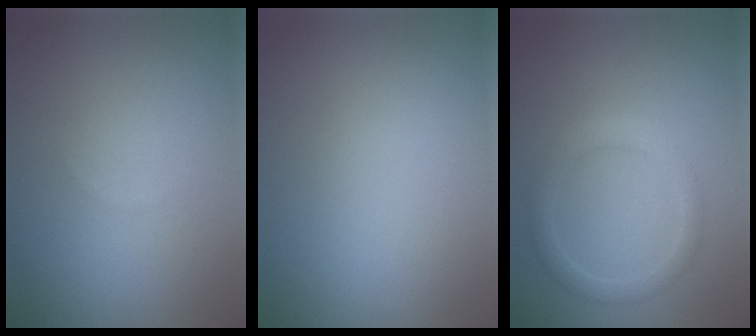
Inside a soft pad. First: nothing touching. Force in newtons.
{"total": 0.0}
{"total": 2.1, "press": 2.1, "slide": 0.1}